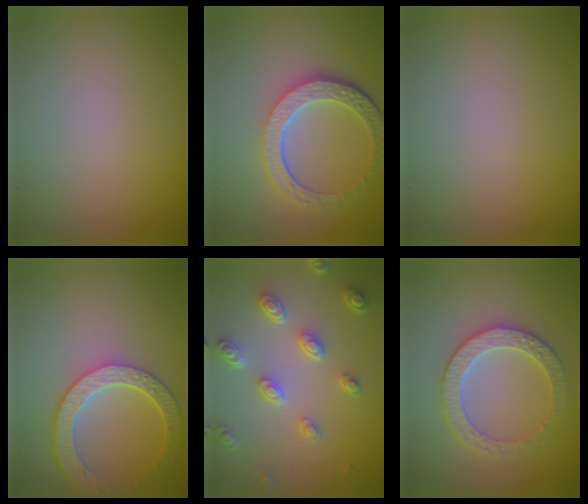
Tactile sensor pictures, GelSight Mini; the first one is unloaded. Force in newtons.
{"total": 6.0, "press": 4.5, "slide": 4.0}
{"total": 0.0}
{"total": 6.0, "press": 4.7, "slide": 3.7}
{"total": 4.6, "press": 3.4, "slide": 3.0}
{"total": 3.6, "press": 3.5, "slide": 0.4}